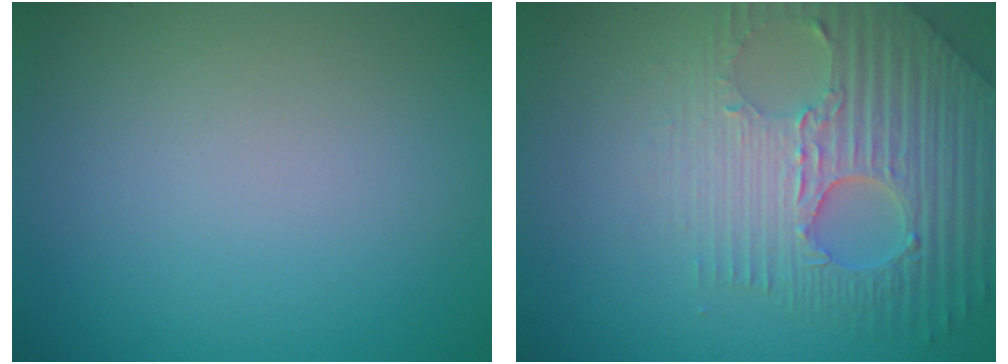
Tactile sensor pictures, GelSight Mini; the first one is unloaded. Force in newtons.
{"total": 7.0, "press": 5.2, "slide": 4.7}